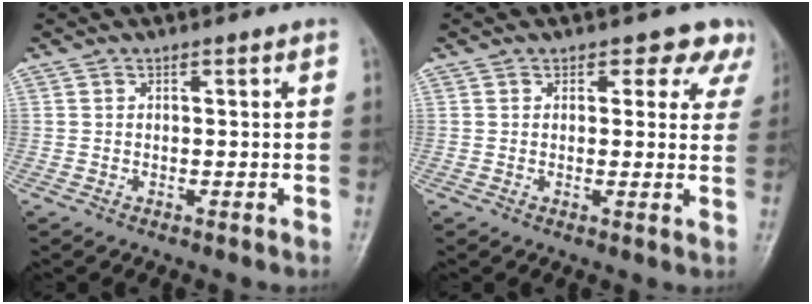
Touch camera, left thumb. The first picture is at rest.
{"total": 5.4, "force": [4.0, 3.3, 1.4], "torque": [0.026, -0.017, 0.028]}